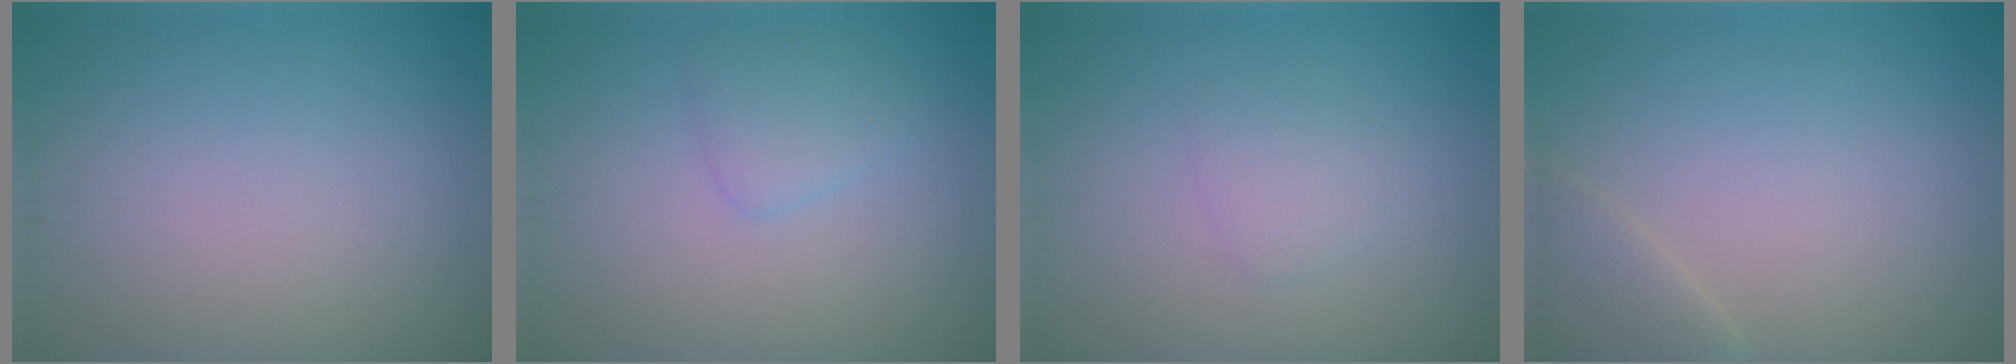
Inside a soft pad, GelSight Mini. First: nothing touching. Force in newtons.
{"total": 1.8, "press": 1.8, "slide": 0.1}
{"total": 1.5, "press": 1.5, "slide": 0.0}
{"total": 2.0, "press": 2.0, "slide": 0.2}